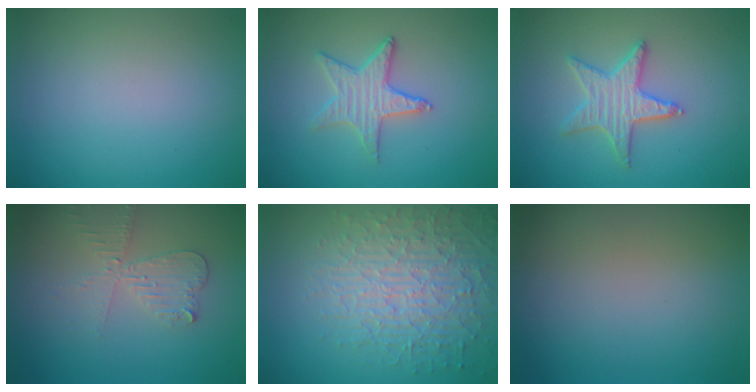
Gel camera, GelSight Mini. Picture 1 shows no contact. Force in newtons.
{"total": 2.8, "press": 2.7, "slide": 0.7}
{"total": 3.3, "press": 3.2, "slide": 0.8}
{"total": 3.3, "press": 2.8, "slide": 1.6}
{"total": 6.5, "press": 5.1, "slide": 4.0}
{"total": 0.0}